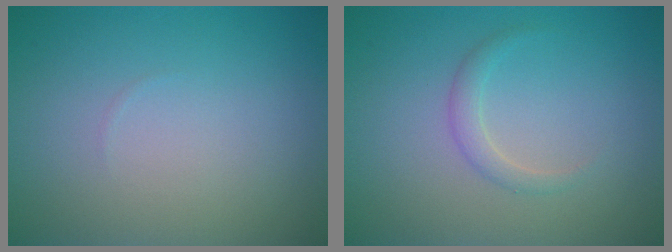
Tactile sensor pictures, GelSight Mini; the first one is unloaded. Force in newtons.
{"total": 1.2, "press": 1.2, "slide": 0.0}